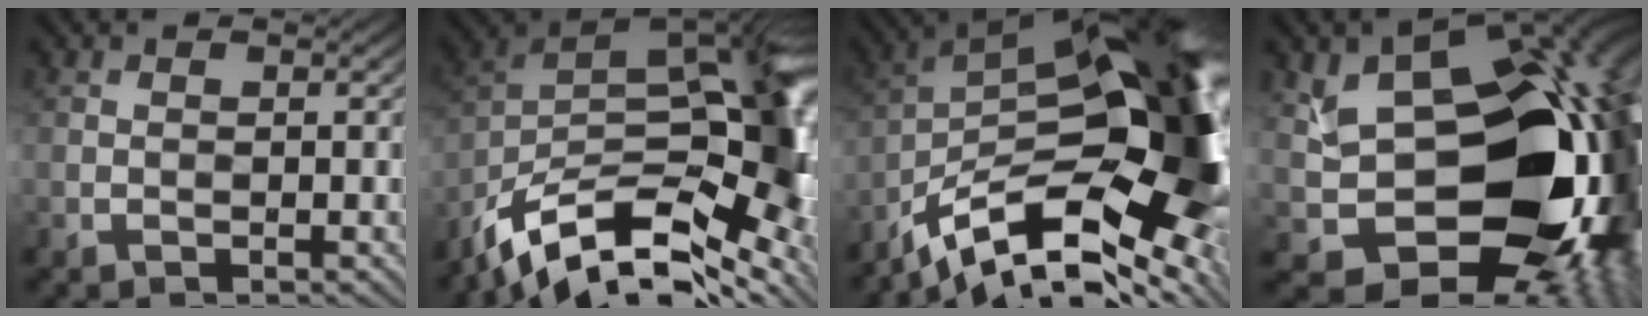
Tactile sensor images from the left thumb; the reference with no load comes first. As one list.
[{"total": 15.5, "force": [-8.8, 6.4, 10.9], "torque": [-0.214, -0.014, -0.151]}, {"total": 18.3, "force": [-7.0, 7.7, 15.1], "torque": [-0.244, -0.005, -0.123]}, {"total": 19.8, "force": [1.2, 13.9, 14.1], "torque": [-0.192, -0.055, 0.075]}]